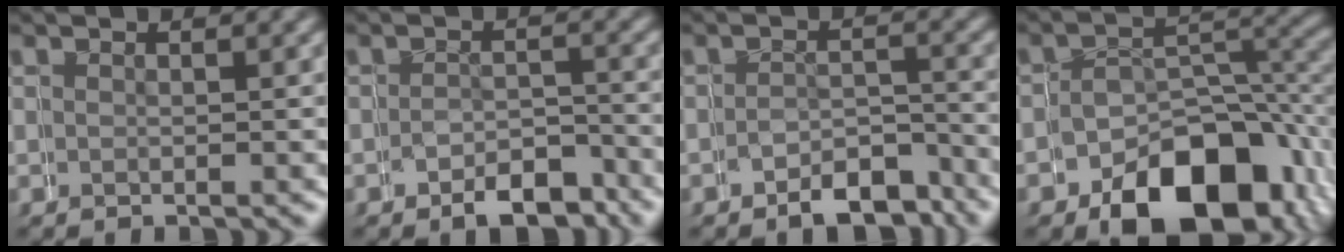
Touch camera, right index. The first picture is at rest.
{"total": 4.4, "force": [-3.8, 2.1, 0.9], "torque": [0.000, -0.006, -0.064]}
{"total": 5.0, "force": [-4.7, 1.8, 0.4], "torque": [0.010, -0.006, -0.075]}
{"total": 8.1, "force": [-4.9, 4.4, 4.7], "torque": [-0.050, -0.015, -0.074]}